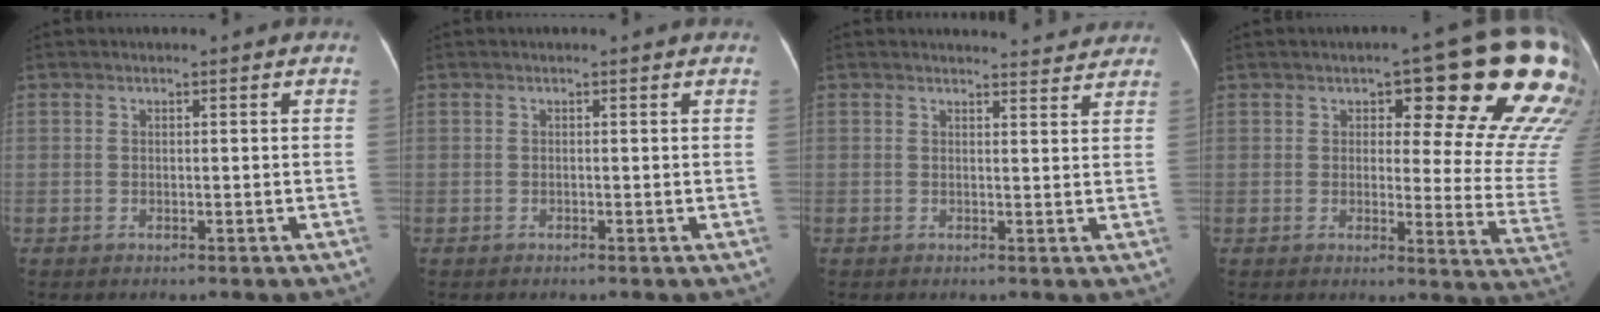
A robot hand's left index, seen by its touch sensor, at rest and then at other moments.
{"total": 0.6, "force": [0.6, 0.1, 0.1], "torque": [-0.009, 0.011, 0.005]}
{"total": 5.6, "force": [5.5, 1.0, 0.4], "torque": [-0.001, 0.002, 0.050]}
{"total": 18.9, "force": [10.7, 5.0, 14.8], "torque": [-0.163, -0.019, 0.115]}